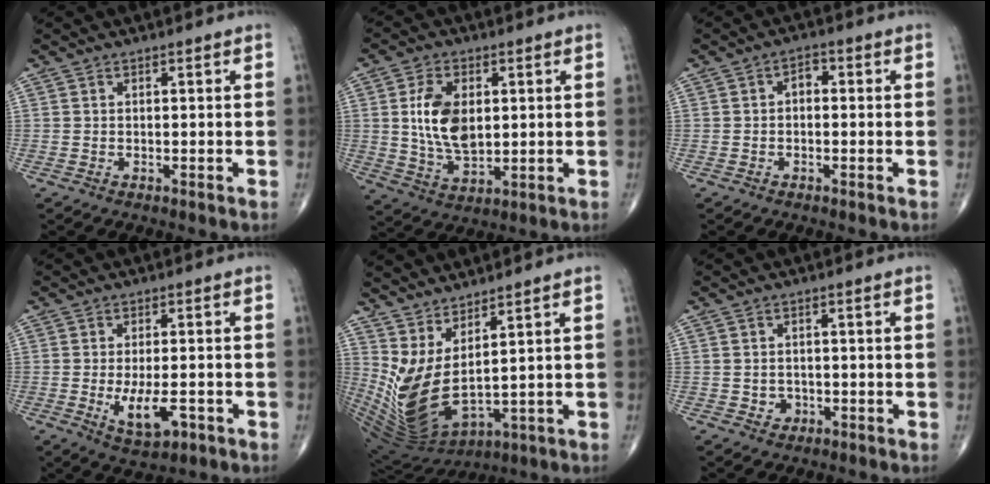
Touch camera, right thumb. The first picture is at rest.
{"total": 11.0, "force": [1.7, 6.4, 8.7], "torque": [-0.154, -0.011, 0.039]}
{"total": 2.5, "force": [0.0, 1.6, 1.9], "torque": [-0.018, 0.011, -0.009]}
{"total": 7.2, "force": [-2.2, 3.1, 6.1], "torque": [-0.100, -0.007, -0.026]}
{"total": 13.3, "force": [4.1, 4.3, 11.8], "torque": [-0.242, -0.053, 0.105]}
{"total": 2.0, "force": [-0.5, 1.8, 0.6], "torque": [0.004, 0.007, -0.004]}